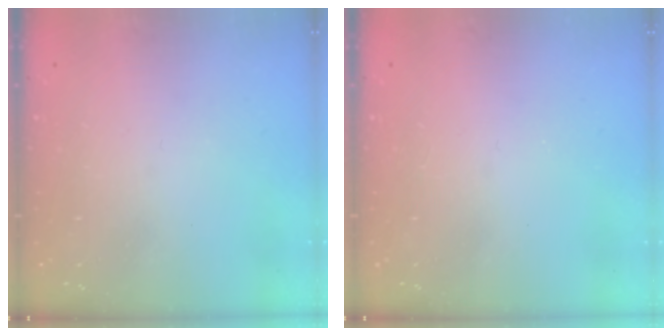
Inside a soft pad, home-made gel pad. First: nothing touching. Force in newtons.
{"total": 2.6, "press": 2.6, "slide": 0.4}